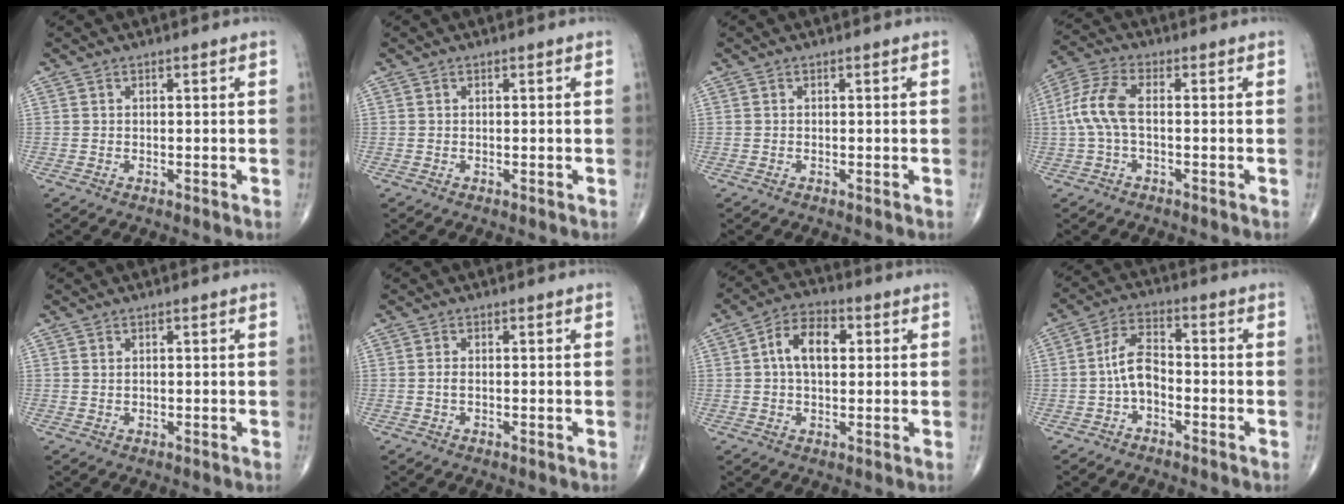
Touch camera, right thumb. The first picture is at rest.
{"total": 0.0}
{"total": 0.0}
{"total": 7.6, "force": [-0.3, 3.3, 6.9], "torque": [-0.171, 0.021, -0.013]}
{"total": 0.6, "force": [0.3, 0.4, 0.4], "torque": [-0.007, -0.001, 0.006]}
{"total": 0.9, "force": [-0.2, 0.4, 0.8], "torque": [-0.014, 0.000, -0.005]}
{"total": 8.7, "force": [1.6, 5.2, 6.8], "torque": [-0.112, 0.018, 0.021]}
{"total": 6.2, "force": [-1.8, 3.5, 4.8], "torque": [-0.084, 0.032, -0.043]}